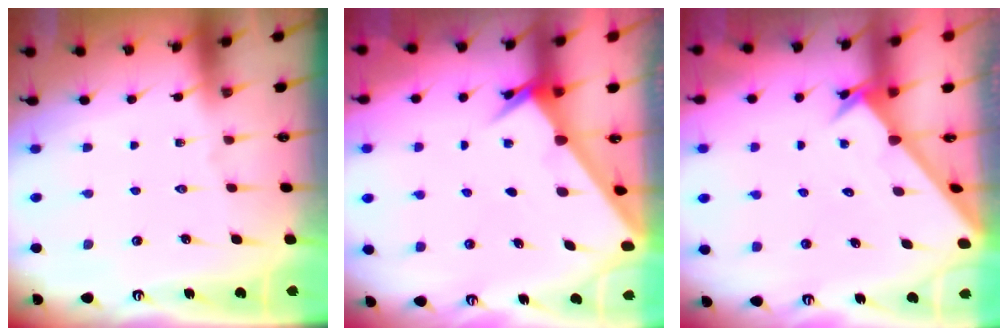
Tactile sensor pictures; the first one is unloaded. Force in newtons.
{"total": 2.6, "press": 2.6, "slide": 0.3}
{"total": 2.5, "press": 2.5, "slide": 0.2}